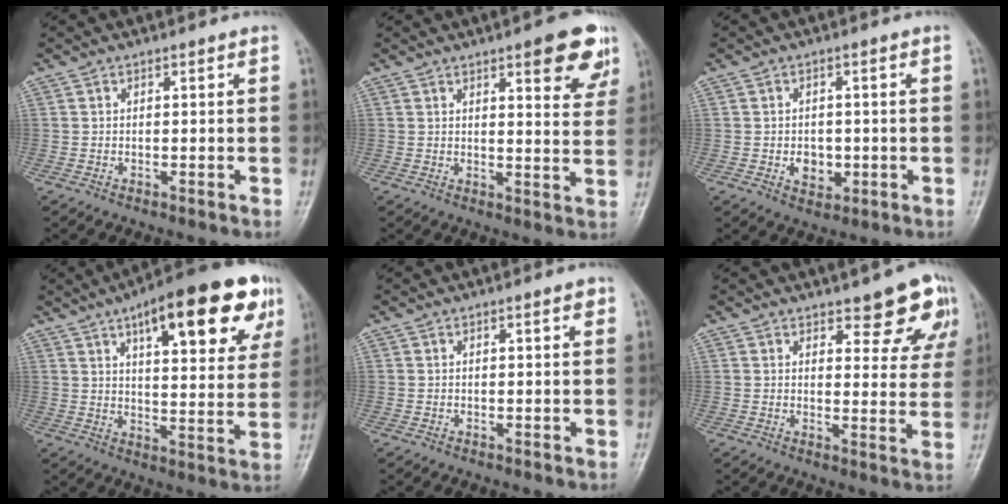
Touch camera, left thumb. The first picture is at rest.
{"total": 10.0, "force": [5.7, 3.0, 7.6], "torque": [-0.060, -0.023, 0.068]}
{"total": 4.0, "force": [-0.8, 3.2, 2.4], "torque": [-0.016, 0.003, -0.004]}
{"total": 22.3, "force": [11.3, 7.6, 17.6], "torque": [-0.209, -0.014, 0.157]}
{"total": 1.2, "force": [0.6, 0.2, 1.0], "torque": [-0.012, 0.001, 0.009]}
{"total": 9.6, "force": [6.4, 3.7, 6.1], "torque": [-0.031, -0.036, 0.079]}